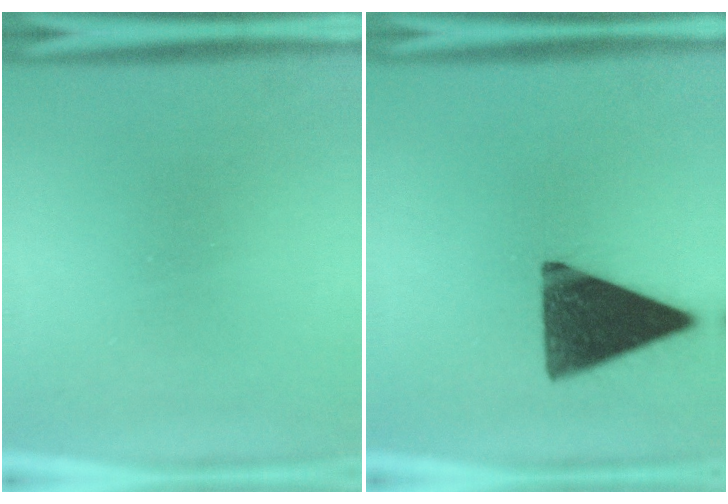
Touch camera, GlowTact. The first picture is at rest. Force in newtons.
{"total": 14.4}